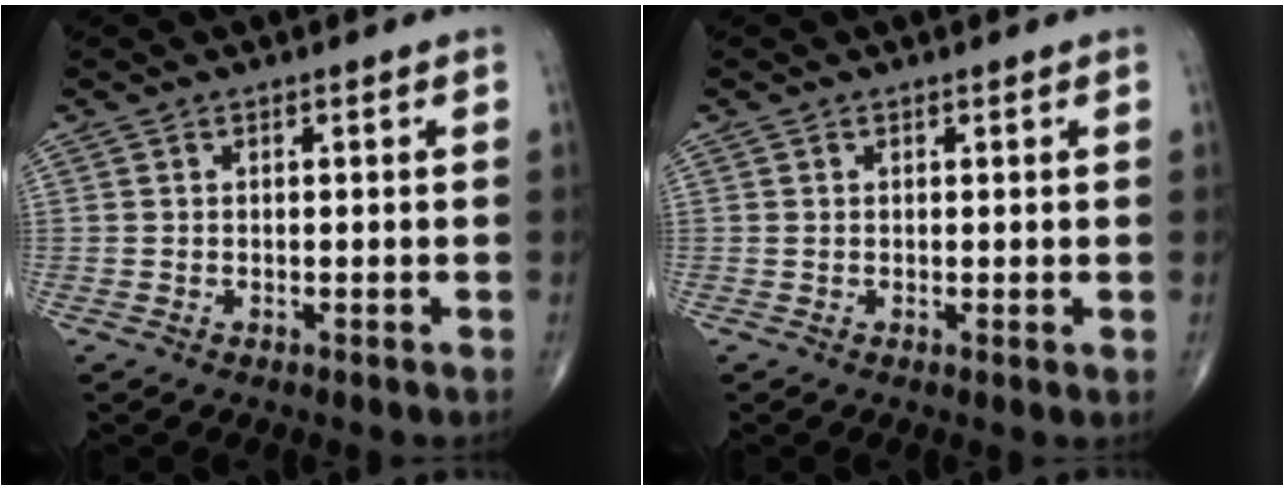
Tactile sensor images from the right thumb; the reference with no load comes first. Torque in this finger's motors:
{"motor_torque": [-0.46, 0.15, -0.32, -0.09, 0.03]}